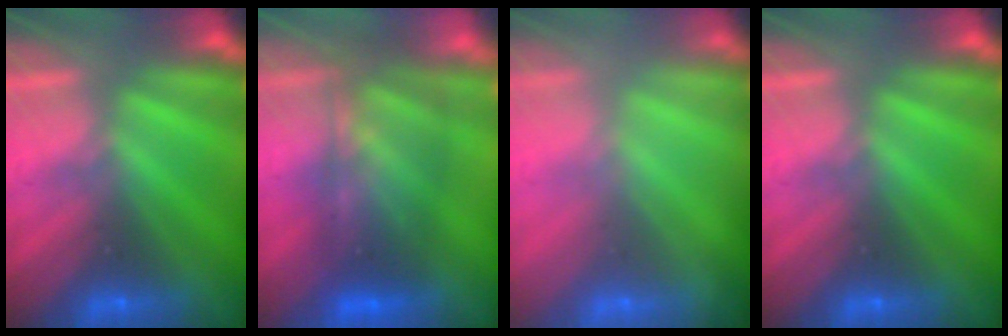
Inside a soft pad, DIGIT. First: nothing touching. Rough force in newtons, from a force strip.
{"total": 5.7}
{"total": 1.3}
{"total": 0.0}